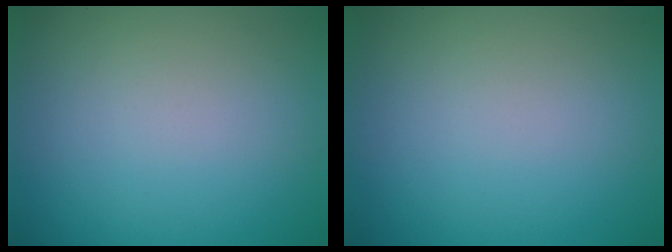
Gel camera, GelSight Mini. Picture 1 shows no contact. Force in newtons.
{"total": 0.0}